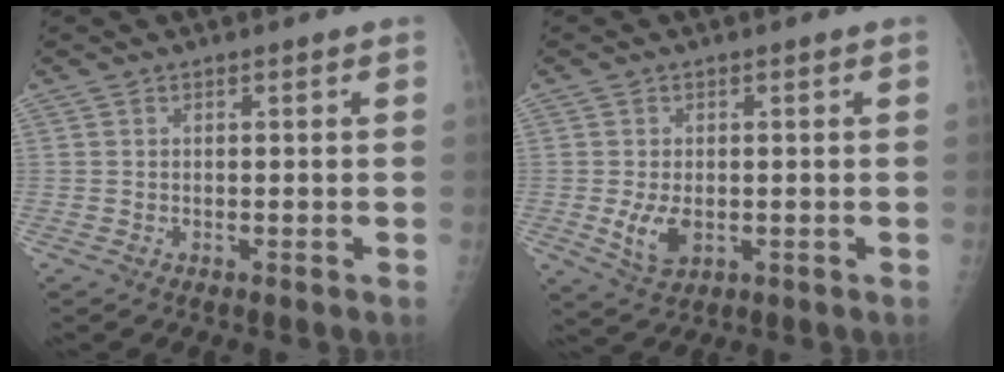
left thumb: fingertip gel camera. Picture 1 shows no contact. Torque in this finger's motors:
{"motor_torque": [-0.17, 0.36, 0.21, -0.01, 0.02]}